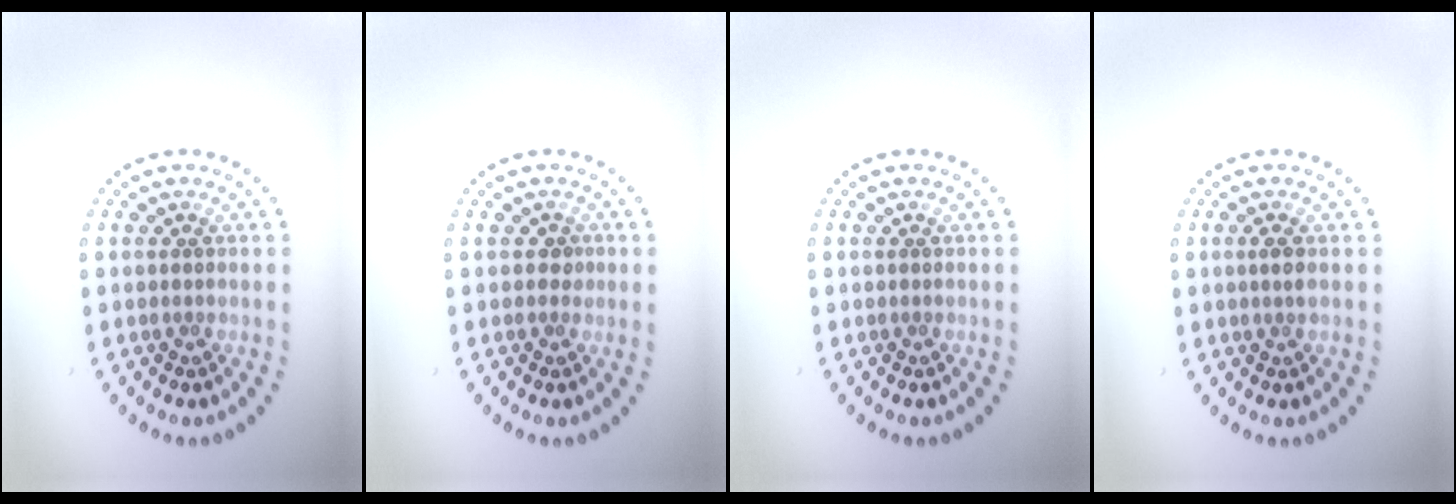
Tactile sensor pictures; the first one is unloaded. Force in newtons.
{"total": 1.0, "press": 0.8, "slide": 0.6}
{"total": 0.0}
{"total": 0.9, "press": 0.8, "slide": 0.5}